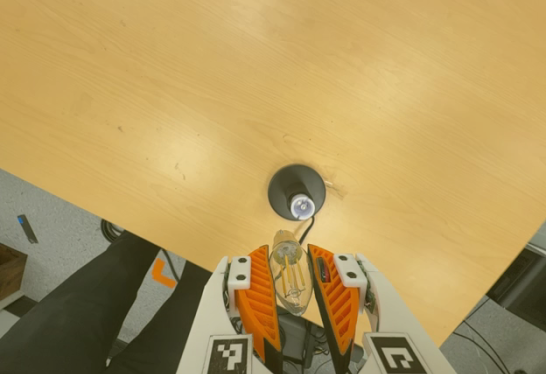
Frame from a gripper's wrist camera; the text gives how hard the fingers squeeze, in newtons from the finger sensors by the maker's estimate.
{"total": 10.5, "left": 10.6, "right": 10.5}